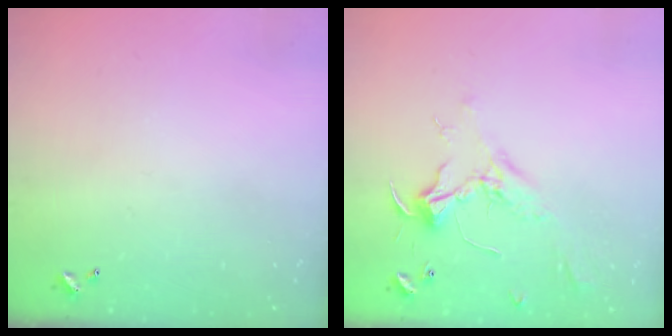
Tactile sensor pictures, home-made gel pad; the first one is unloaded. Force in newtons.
{"total": 2.3, "press": 2.2, "slide": 0.7}